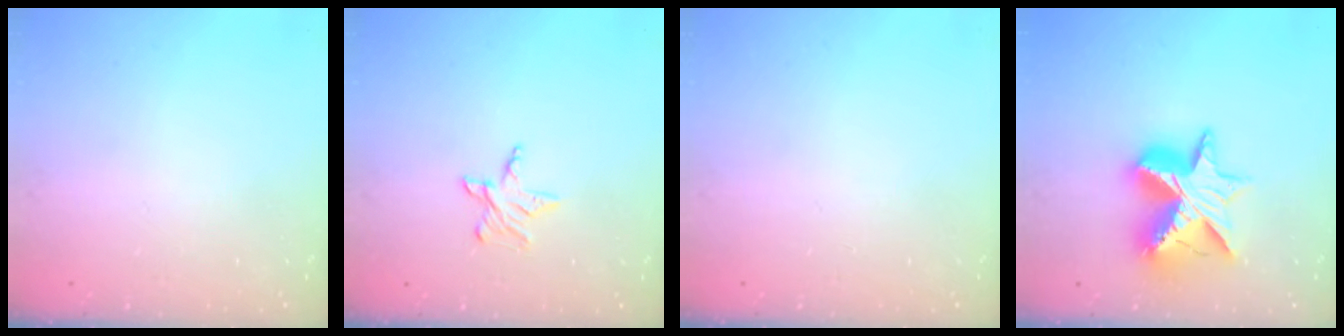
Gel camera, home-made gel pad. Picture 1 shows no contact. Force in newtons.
{"total": 3.7, "press": 3.7, "slide": 0.3}
{"total": 0.0}
{"total": 14.1, "press": 14.0, "slide": 1.3}